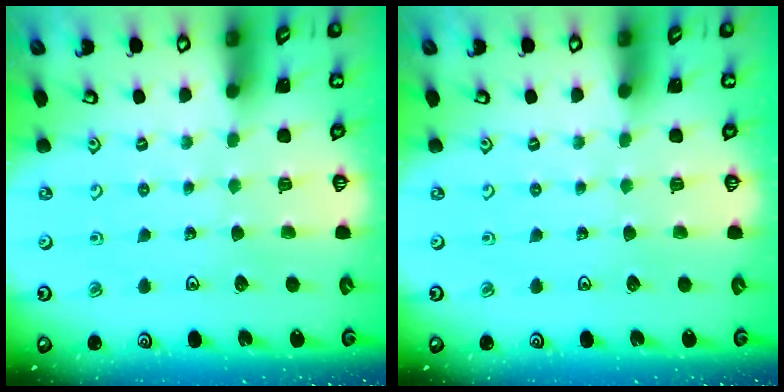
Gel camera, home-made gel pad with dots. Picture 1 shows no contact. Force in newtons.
{"total": 0.0}